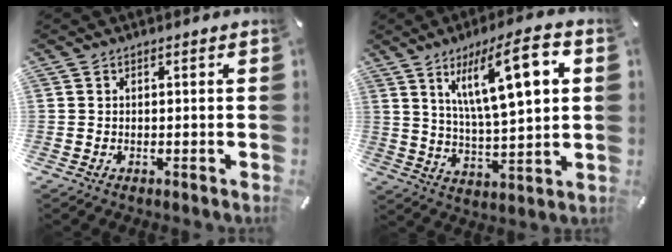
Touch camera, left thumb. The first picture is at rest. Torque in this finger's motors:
{"motor_torque": [2.57, 2.49, 1.49, -1.28, 0.21]}